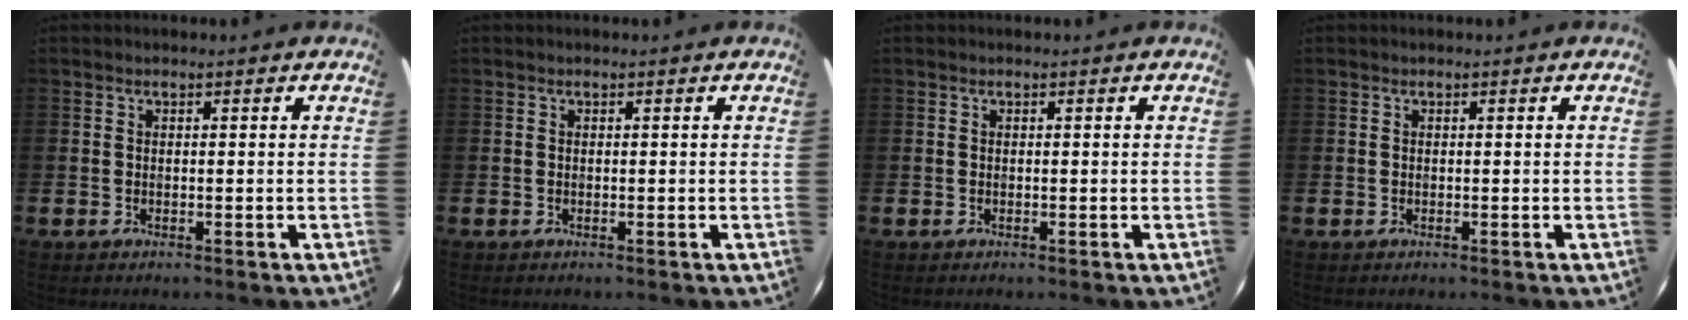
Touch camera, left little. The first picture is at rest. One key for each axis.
{"total": 0.0}
{"total": 0.0}
{"total": 0.0}